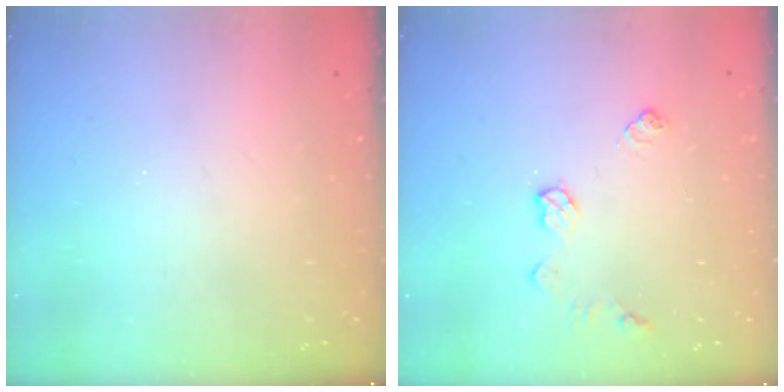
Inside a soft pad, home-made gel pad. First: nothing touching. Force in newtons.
{"total": 8.2, "press": 8.1, "slide": 0.3}